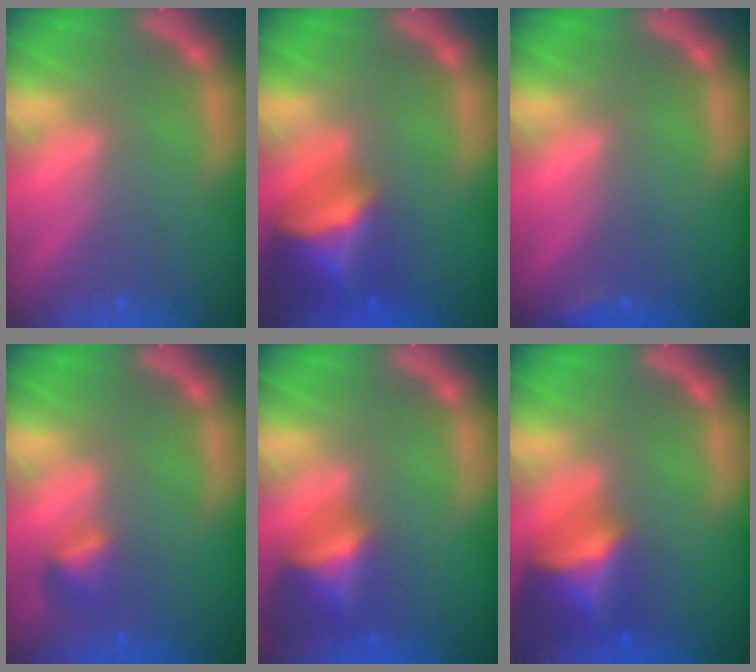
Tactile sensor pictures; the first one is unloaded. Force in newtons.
{"total": 7.5}
{"total": 0.9}
{"total": 1.9}
{"total": 4.9}
{"total": 6.4}